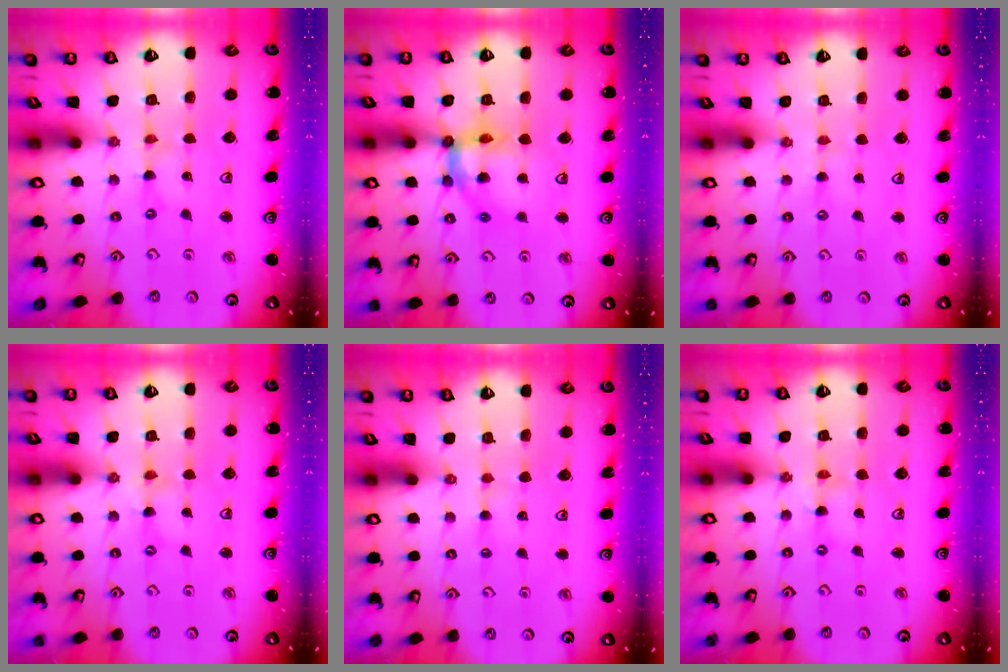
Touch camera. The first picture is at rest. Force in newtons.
{"total": 11.7, "press": 11.5, "slide": 1.6}
{"total": 0.6, "press": 0.6, "slide": 0.2}
{"total": 0.7, "press": 0.7, "slide": 0.2}
{"total": 1.8, "press": 1.7, "slide": 0.4}
{"total": 0.7, "press": 0.7, "slide": 0.2}